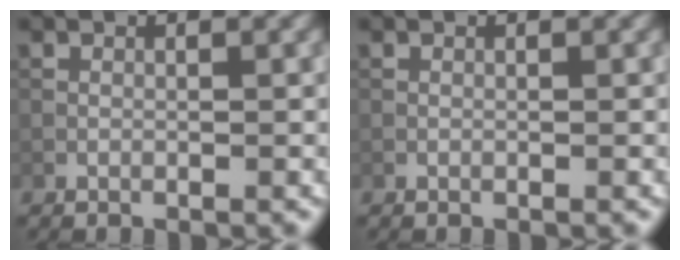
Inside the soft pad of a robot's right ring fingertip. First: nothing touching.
{"total": 0.0}